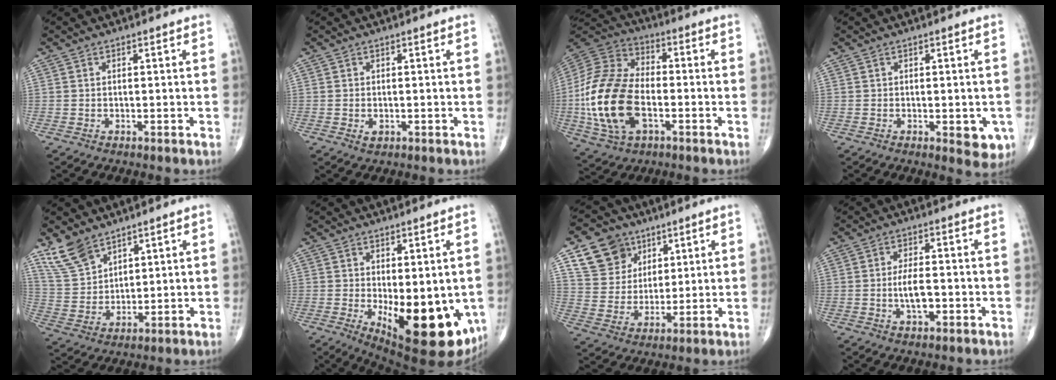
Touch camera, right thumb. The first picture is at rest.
{"total": 1.5, "force": [-0.2, 1.0, 1.0], "torque": [-0.016, -0.003, -0.001]}
{"total": 20.7, "force": [-4.0, 12.1, 16.4], "torque": [-0.339, 0.014, -0.073]}
{"total": 4.5, "force": [-1.0, 2.3, 3.7], "torque": [-0.023, -0.006, -0.007]}
{"total": 8.8, "force": [6.6, 4.5, 3.6], "torque": [-0.065, -0.026, 0.146]}
{"total": 17.6, "force": [-4.0, 7.7, 15.3], "torque": [-0.181, -0.028, -0.032]}
{"total": 11.9, "force": [6.6, 9.2, 3.7], "torque": [-0.039, -0.027, 0.128]}
{"total": 5.1, "force": [-1.0, 2.2, 4.5], "torque": [-0.079, 0.002, -0.017]}